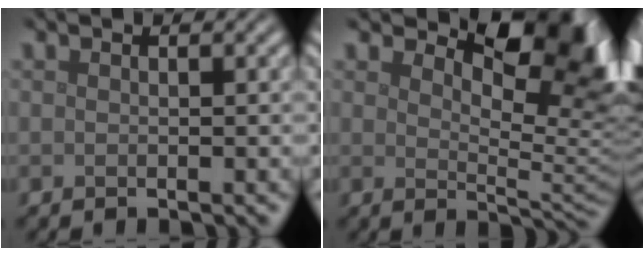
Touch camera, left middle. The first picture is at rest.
{"total": 9.0, "force": [5.4, 3.7, 6.2], "torque": [-0.082, -0.005, 0.084]}